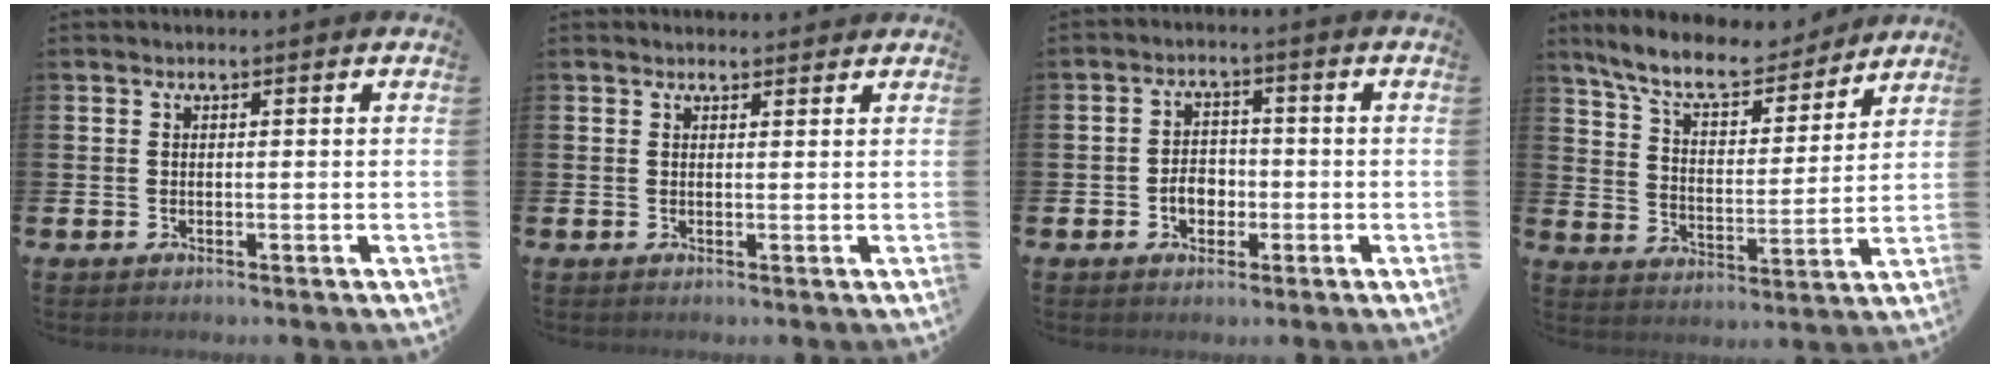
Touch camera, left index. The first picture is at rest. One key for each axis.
{"total": 1.0, "fx": 1.0, "fy": 0.3, "fz": 0.1, "tx": 0.006, "ty": -0.001, "tz": 0.017}
{"total": 3.5, "fx": -1.0, "fy": 2.6, "fz": 2.1, "tx": -0.023, "ty": -0.003, "tz": -0.025}
{"total": 9.3, "fx": 8.4, "fy": 2.2, "fz": 3.3, "tx": -0.096, "ty": -0.050, "tz": 0.147}